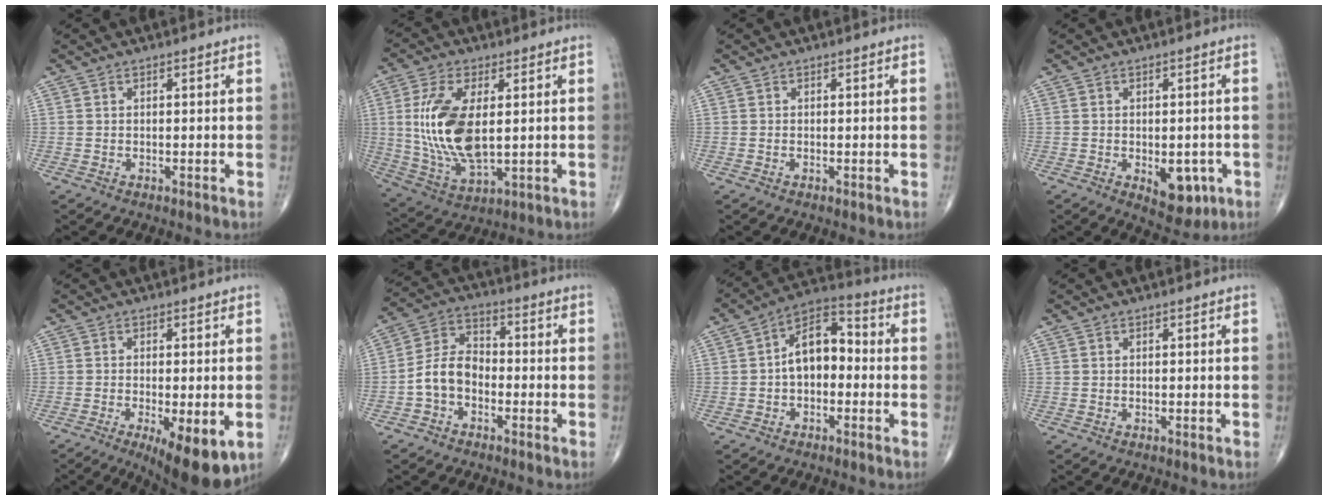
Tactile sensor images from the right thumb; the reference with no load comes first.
{"total": 15.5, "force": [1.6, 7.3, 13.6], "torque": [-0.281, -0.015, 0.042]}
{"total": 0.0}
{"total": 7.3, "force": [-2.2, 4.0, 5.6], "torque": [-0.046, -0.001, -0.018]}
{"total": 11.5, "force": [-4.4, 3.8, 9.9], "torque": [-0.140, -0.018, -0.060]}
{"total": 7.8, "force": [-2.6, 5.4, 5.0], "torque": [-0.082, 0.037, -0.063]}
{"total": 10.0, "force": [-0.7, 6.2, 7.8], "torque": [-0.104, 0.039, -0.028]}
{"total": 0.0}